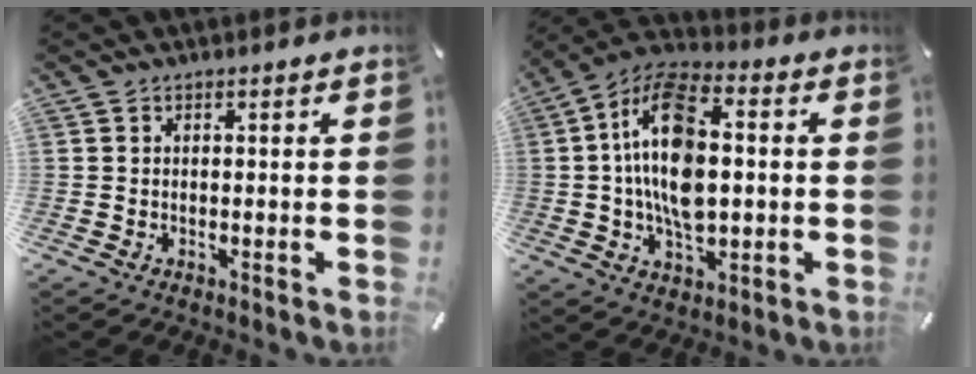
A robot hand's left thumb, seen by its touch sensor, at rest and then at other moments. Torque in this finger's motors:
{"motor_torque": [1.03, 0.86, 0.92, 0.20, 0.34]}